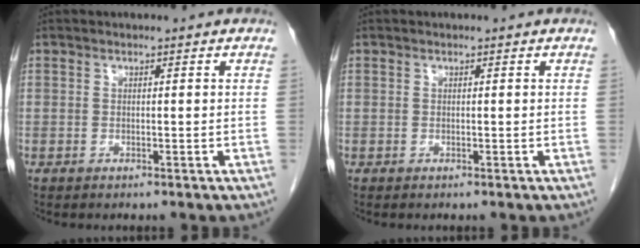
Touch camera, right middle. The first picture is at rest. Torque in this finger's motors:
{"motor_torque": [0.58, -0.56, -0.01, -0.07]}